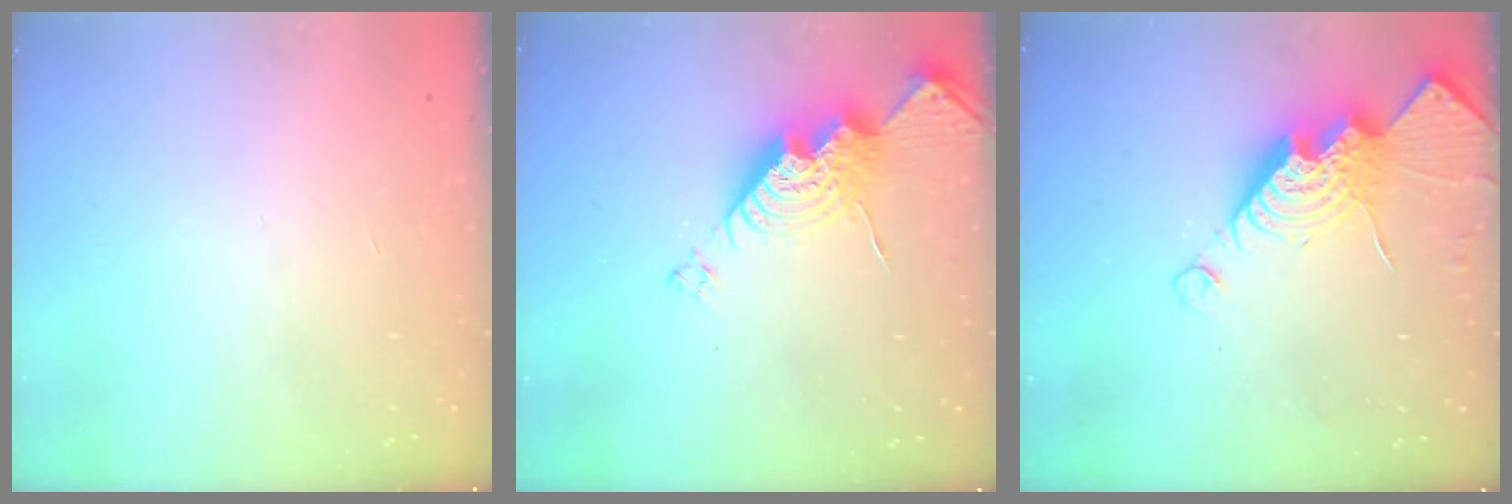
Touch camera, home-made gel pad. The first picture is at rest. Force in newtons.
{"total": 13.5, "press": 13.5, "slide": 1.0}
{"total": 14.6, "press": 14.6, "slide": 1.1}